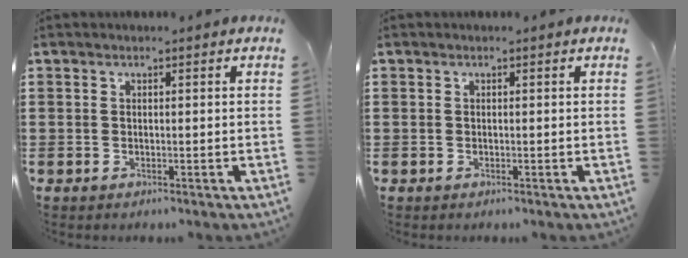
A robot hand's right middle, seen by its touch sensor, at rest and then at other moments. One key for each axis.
{"total": 0.0}